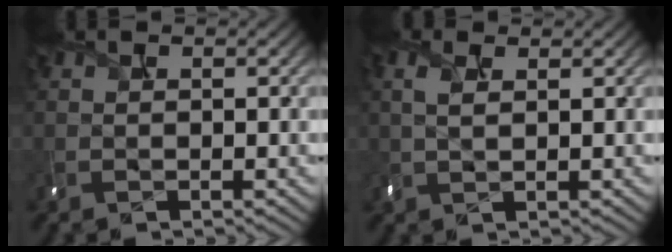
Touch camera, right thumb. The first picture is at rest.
{"total": 1.7, "force": [0.8, 0.6, 1.4], "torque": [-0.041, 0.007, 0.018]}